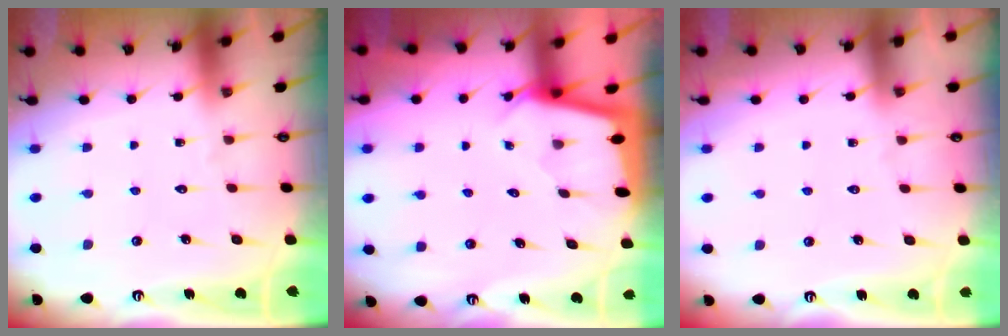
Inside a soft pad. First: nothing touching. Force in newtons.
{"total": 2.0, "press": 2.0, "slide": 0.1}
{"total": 2.5, "press": 2.5, "slide": 0.4}